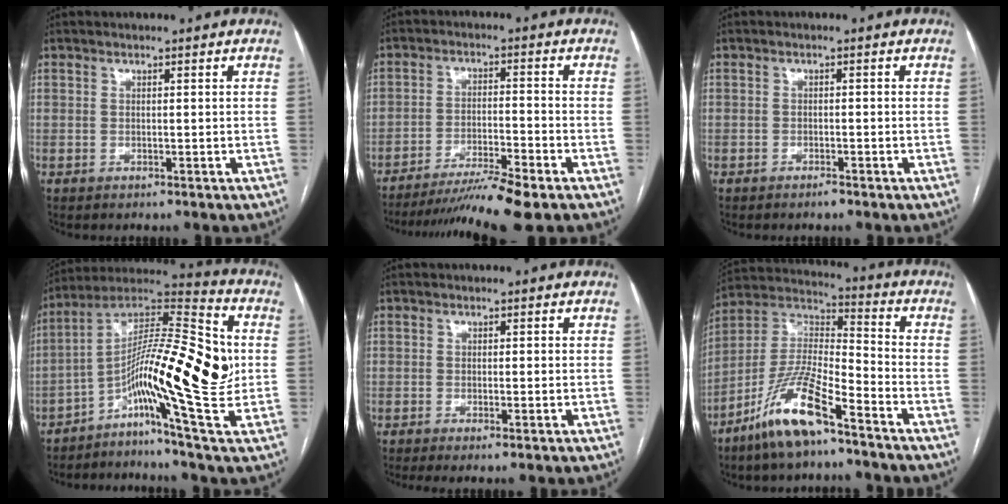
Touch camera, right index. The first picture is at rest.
{"total": 10.1, "force": [-8.2, -0.9, 5.8], "torque": [-0.091, -0.021, -0.136]}
{"total": 1.1, "force": [-0.9, 0.3, 0.6], "torque": [-0.010, 0.000, -0.015]}
{"total": 19.6, "force": [-2.7, 1.8, 19.3], "torque": [-0.336, 0.018, -0.059]}
{"total": 2.4, "force": [-0.7, 0.4, 2.2], "torque": [-0.040, -0.006, -0.012]}
{"total": 13.8, "force": [-9.1, 2.4, 10.2], "torque": [-0.212, -0.005, -0.174]}